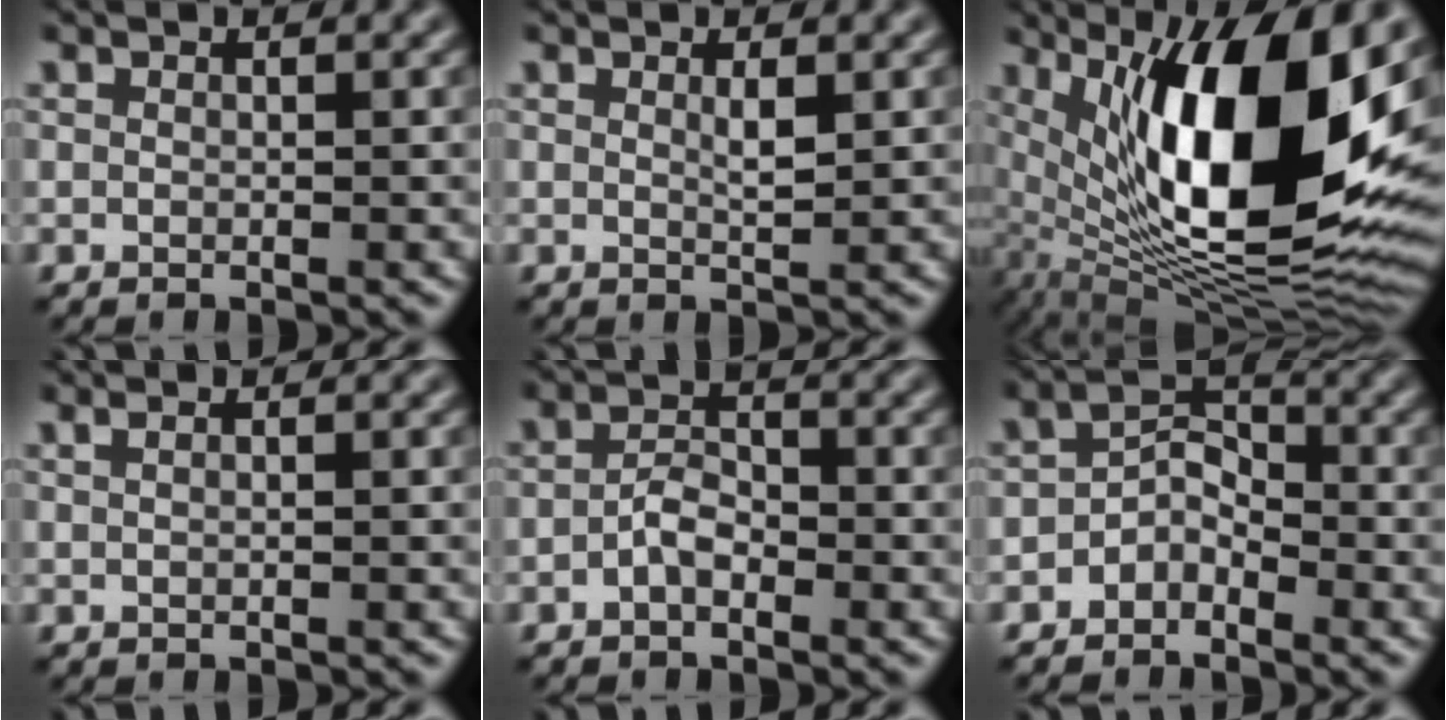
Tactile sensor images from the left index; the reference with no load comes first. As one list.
[{"total": 1.0, "force": [0.4, 0.1, 1.0], "torque": [-0.023, -0.004, 0.004]}, {"total": 15.6, "force": [3.7, 6.2, 13.8], "torque": [-0.220, -0.026, 0.062]}, {"total": 1.8, "force": [0.9, 0.9, 1.3], "torque": [-0.008, -0.005, -0.009]}, {"total": 2.0, "force": [-1.1, 0.9, 1.3], "torque": [-0.032, 0.001, -0.025]}, {"total": 2.5, "force": [-1.7, 1.4, 1.1], "torque": [-0.022, 0.009, -0.036]}]